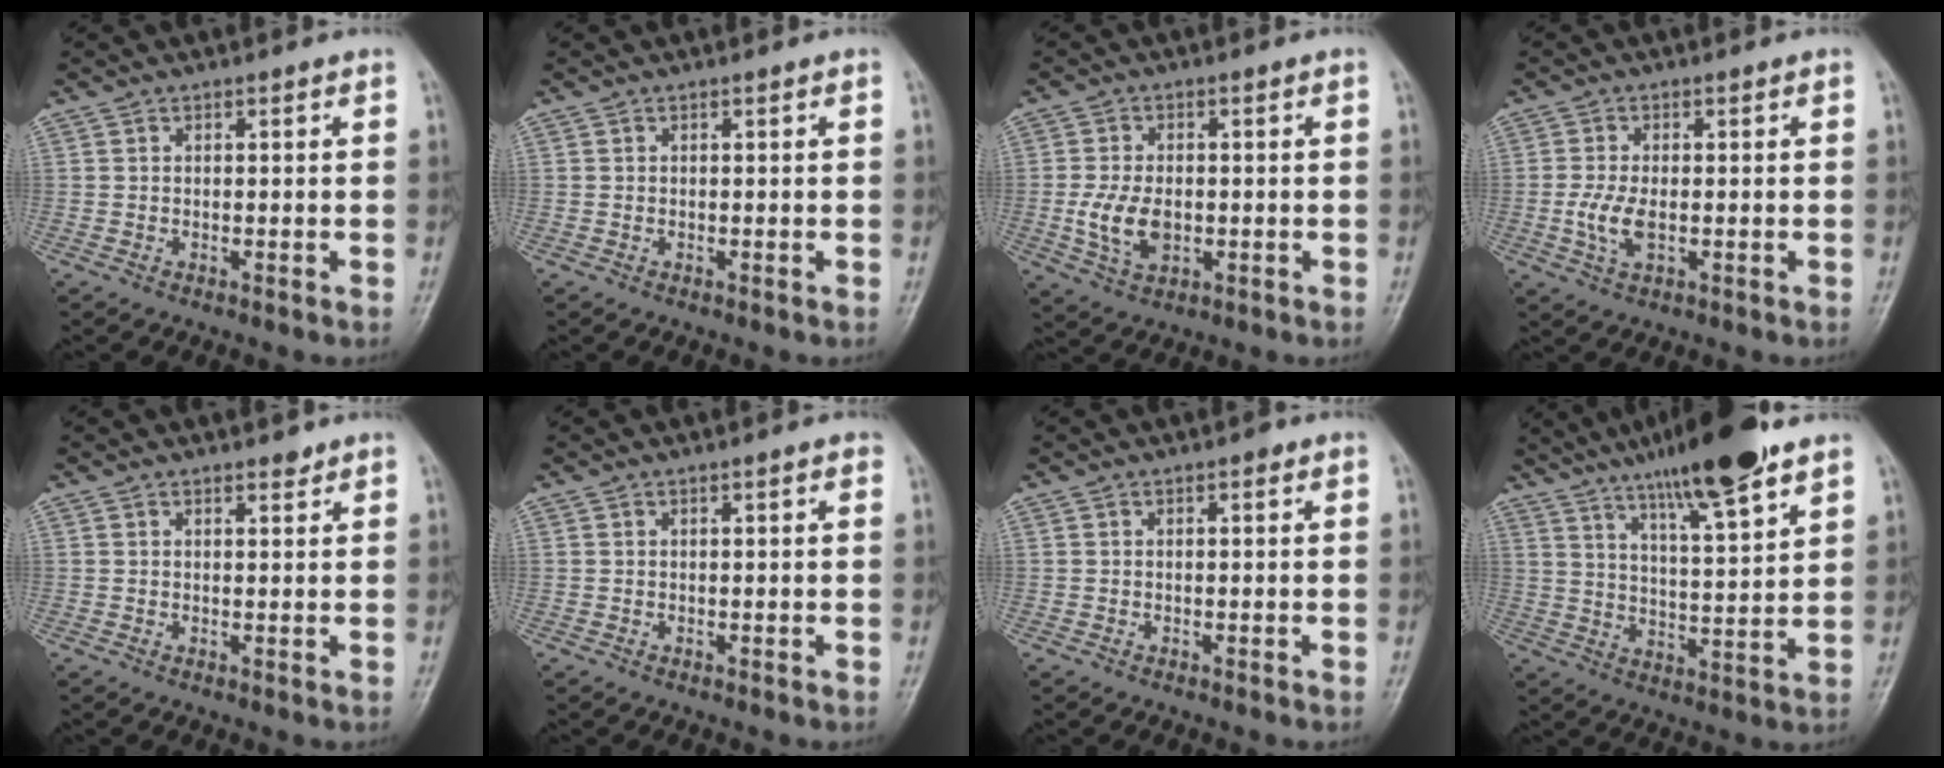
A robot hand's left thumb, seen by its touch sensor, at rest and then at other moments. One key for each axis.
{"total": 0.0}
{"total": 7.2, "fx": -0.9, "fy": 4.5, "fz": 5.5, "tx": -0.104, "ty": -0.004, "tz": -0.013}
{"total": 4.8, "fx": -0.7, "fy": 2.3, "fz": 4.1, "tx": -0.094, "ty": -0.002, "tz": -0.014}
{"total": 1.4, "fx": 1.2, "fy": 0.5, "fz": 0.5, "tx": -0.003, "ty": -0.009, "tz": 0.016}
{"total": 1.1, "fx": 0.5, "fy": 0.2, "fz": 0.9, "tx": -0.013, "ty": 0.002, "tz": 0.005}
{"total": 0.9, "fx": 0.4, "fy": 0.3, "fz": 0.7, "tx": -0.008, "ty": 0.002, "tz": 0.001}
{"total": 16.1, "fx": 11.2, "fy": 2.2, "fz": 11.5, "tx": -0.176, "ty": -0.049, "tz": 0.184}